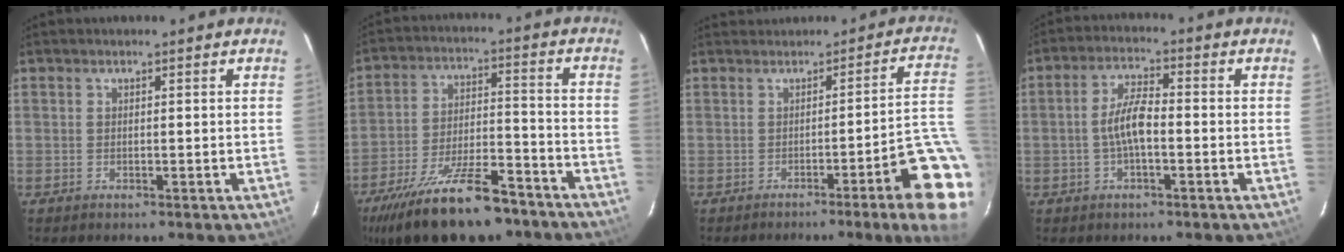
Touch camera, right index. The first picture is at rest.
{"total": 21.4, "force": [-16.2, 6.9, 12.1], "torque": [-0.236, -0.028, -0.248]}
{"total": 9.8, "force": [-4.6, -0.6, 8.6], "torque": [-0.066, 0.008, -0.051]}
{"total": 5.8, "force": [-1.4, 1.9, 5.3], "torque": [-0.106, 0.011, -0.026]}